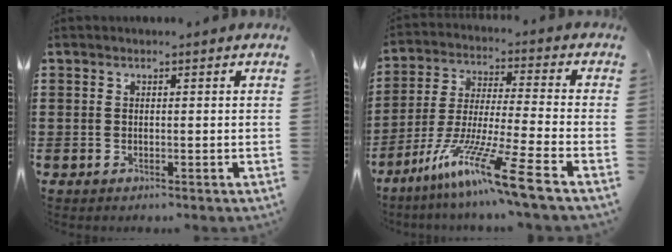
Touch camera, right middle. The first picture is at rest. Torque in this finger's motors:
{"motor_torque": [2.14, 0.00, 0.57, 0.21]}